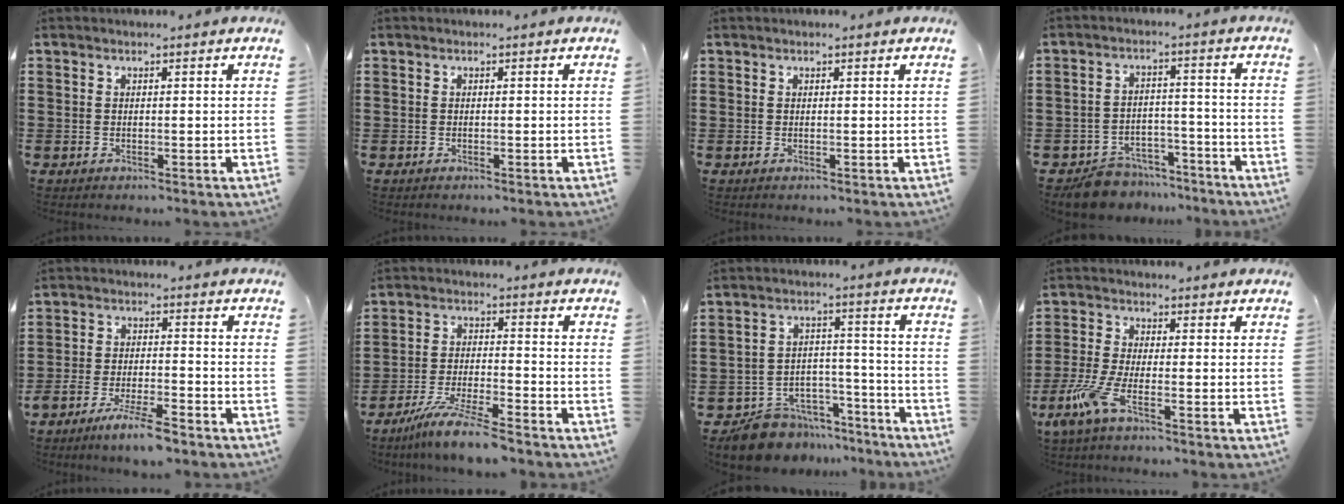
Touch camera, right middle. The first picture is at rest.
{"total": 0.0}
{"total": 0.0}
{"total": 6.3, "force": [-6.0, 1.7, 0.6], "torque": [-0.014, 0.021, -0.121]}
{"total": 6.1, "force": [-5.0, 0.7, 3.3], "torque": [-0.071, -0.007, -0.094]}
{"total": 7.5, "force": [-6.6, -0.2, 3.6], "torque": [-0.078, -0.014, -0.127]}
{"total": 8.5, "force": [-8.0, 2.7, 0.9], "torque": [-0.024, 0.030, -0.157]}
{"total": 5.8, "force": [-3.2, 1.2, 4.7], "torque": [-0.128, -0.022, -0.067]}